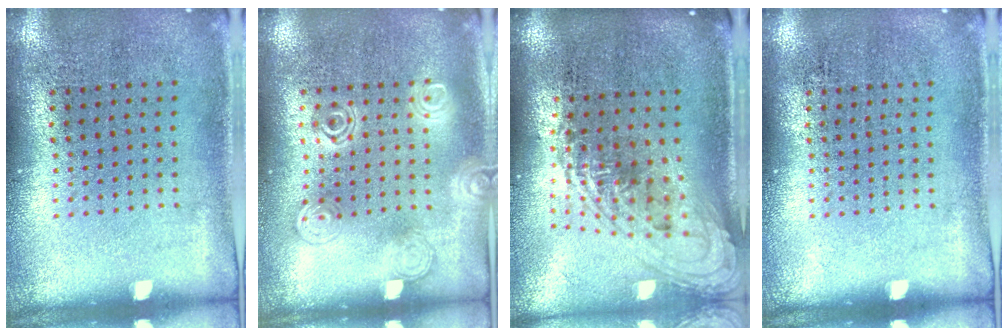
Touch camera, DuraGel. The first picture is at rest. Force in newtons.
{"total": 1.3, "press": 1.2, "slide": 0.3}
{"total": 1.9, "press": 1.5, "slide": 1.2}
{"total": 0.0}